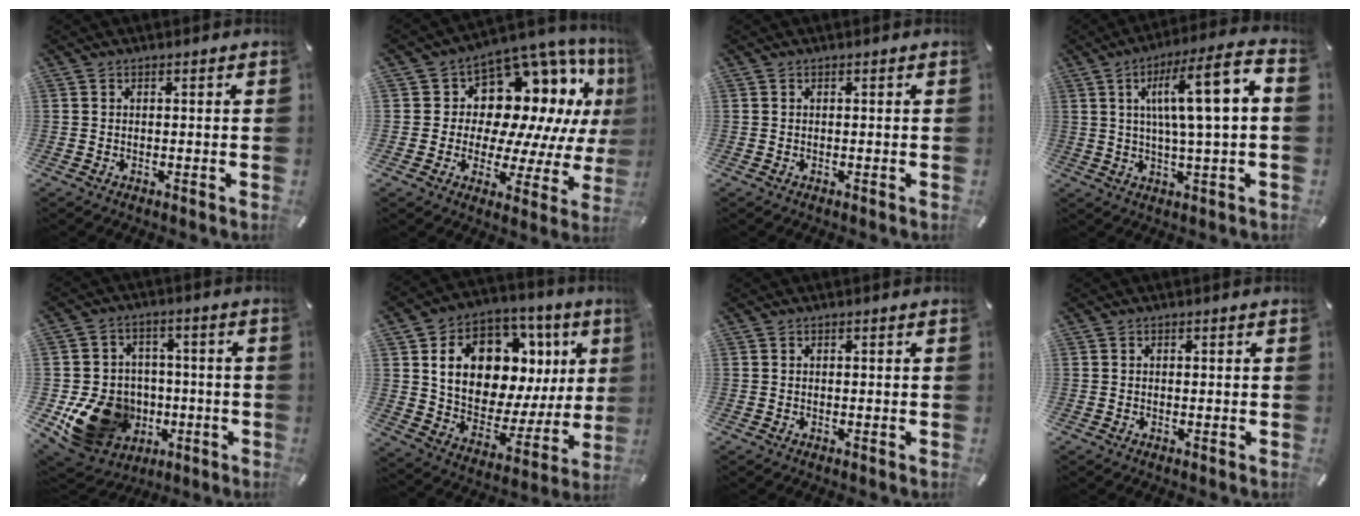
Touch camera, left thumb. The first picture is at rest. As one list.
[{"total": 14.7, "force": [7.1, 10.4, 7.6], "torque": [-0.102, -0.081, 0.128]}, {"total": 0.0}, {"total": 14.0, "force": [2.8, 2.2, 13.6], "torque": [-0.228, 0.002, 0.037]}, {"total": 16.7, "force": [-4.4, 14.1, 7.8], "torque": [-0.151, 0.021, -0.060]}, {"total": 18.2, "force": [7.9, 11.5, 11.6], "torque": [-0.188, -0.049, 0.141]}, {"total": 0.0}, {"total": 0.0}]